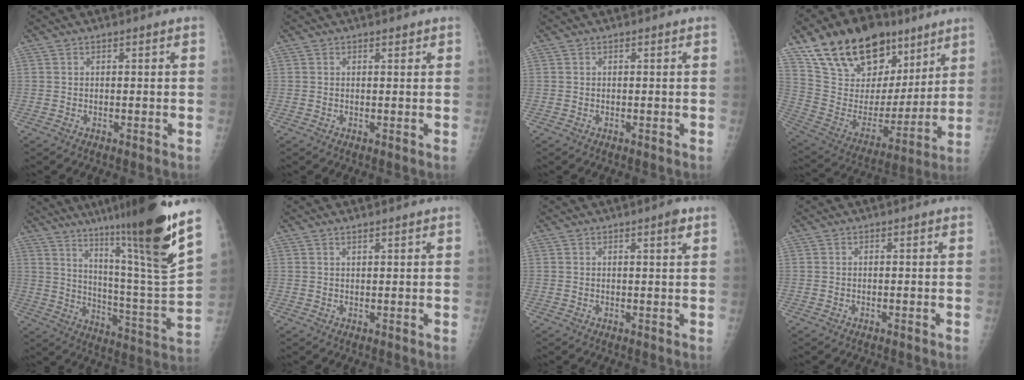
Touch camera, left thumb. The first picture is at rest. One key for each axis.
{"total": 0.8, "fx": 0.7, "fy": 0.2, "fz": 0.3, "tx": -0.005, "ty": -0.004, "tz": 0.011}
{"total": 0.0}
{"total": 25.9, "fx": 16.6, "fy": 14.5, "fz": 13.5, "tx": -0.196, "ty": -0.038, "tz": 0.293}
{"total": 26.4, "fx": 17.7, "fy": 1.2, "fz": 19.6, "tx": -0.283, "ty": -0.099, "tz": 0.279}
{"total": 1.3, "fx": 1.1, "fy": 0.2, "fz": 0.7, "tx": -0.010, "ty": -0.006, "tz": 0.020}
{"total": 2.1, "fx": 1.2, "fy": 0.2, "fz": 1.7, "tx": -0.025, "ty": -0.006, "tz": 0.016}
{"total": 0.0}